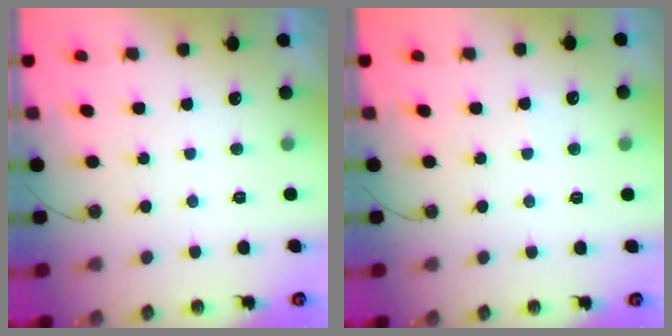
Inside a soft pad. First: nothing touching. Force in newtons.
{"total": 4.3, "press": 4.2, "slide": 0.6}